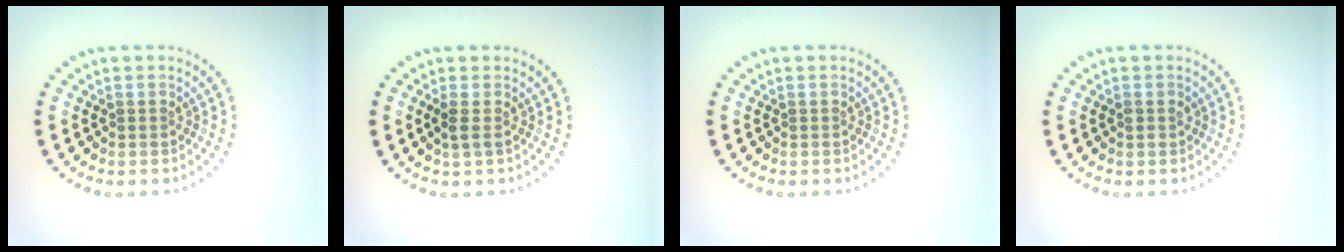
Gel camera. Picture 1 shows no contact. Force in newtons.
{"total": 1.1, "press": 1.0, "slide": 0.5}
{"total": 0.0}
{"total": 0.8, "press": 0.8, "slide": 0.2}